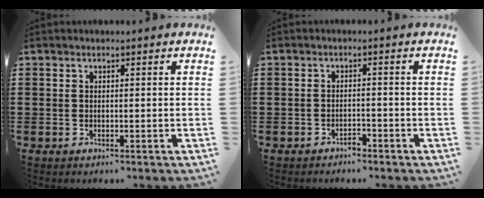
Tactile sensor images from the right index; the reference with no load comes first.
{"total": 1.6, "force": [-1.5, 0.4, 0.4], "torque": [-0.014, 0.000, -0.031]}